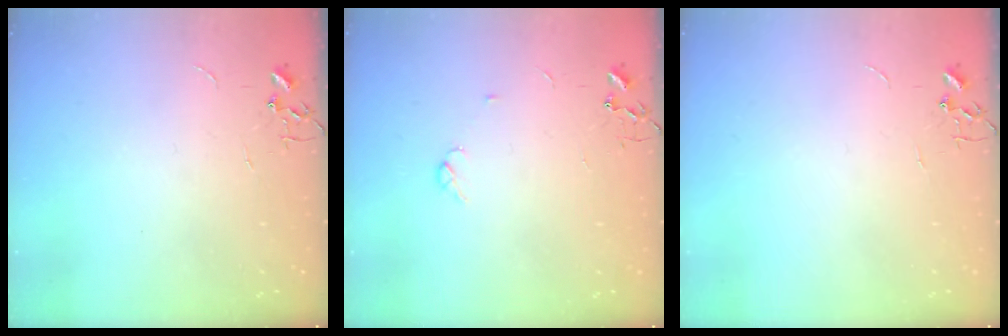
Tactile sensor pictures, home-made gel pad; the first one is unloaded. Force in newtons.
{"total": 3.7, "press": 3.6, "slide": 0.5}
{"total": 0.0}